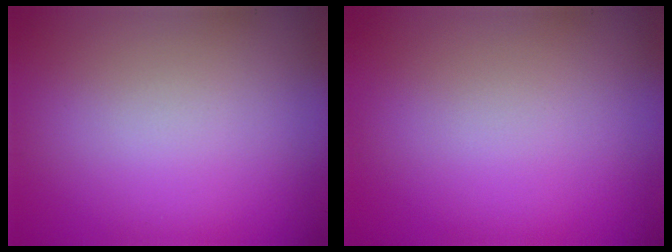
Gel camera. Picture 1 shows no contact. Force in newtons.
{"total": 0.0}